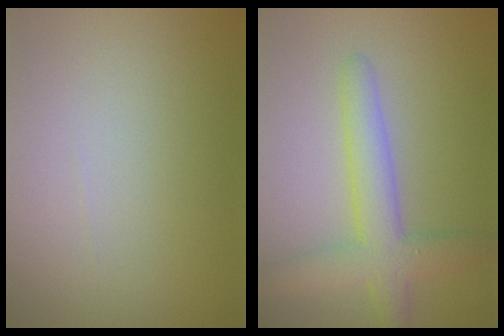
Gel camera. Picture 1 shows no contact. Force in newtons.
{"total": 4.9, "press": 4.9, "slide": 0.4}